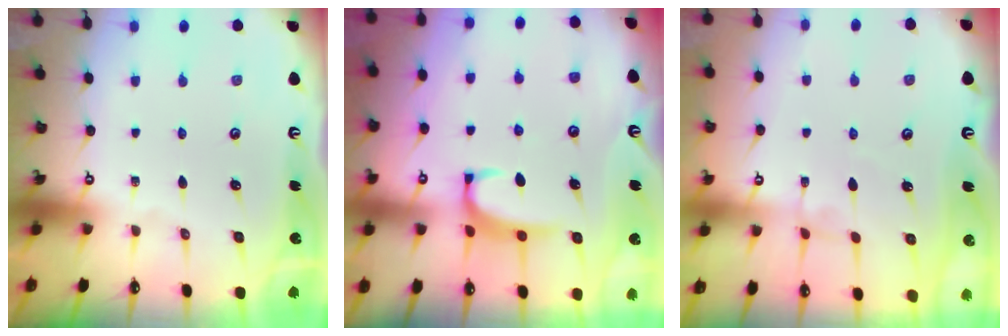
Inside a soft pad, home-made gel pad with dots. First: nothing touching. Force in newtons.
{"total": 2.3, "press": 2.2, "slide": 0.6}
{"total": 1.7, "press": 1.7, "slide": 0.3}